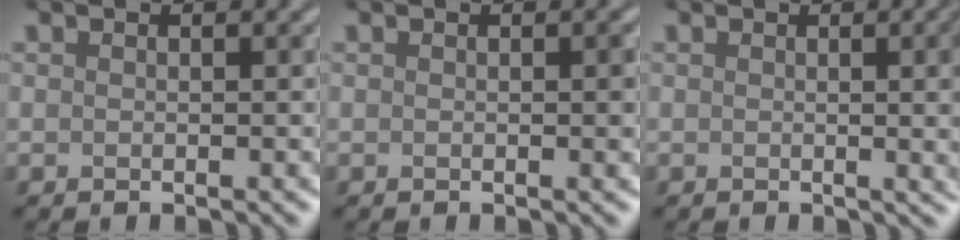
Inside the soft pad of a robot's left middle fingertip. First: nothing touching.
{"total": 0.7, "force": [0.0, 0.0, 0.6], "torque": [-0.007, 0.000, 0.000]}
{"total": 7.8, "force": [0.4, 3.5, 7.0], "torque": [-0.029, 0.010, 0.003]}